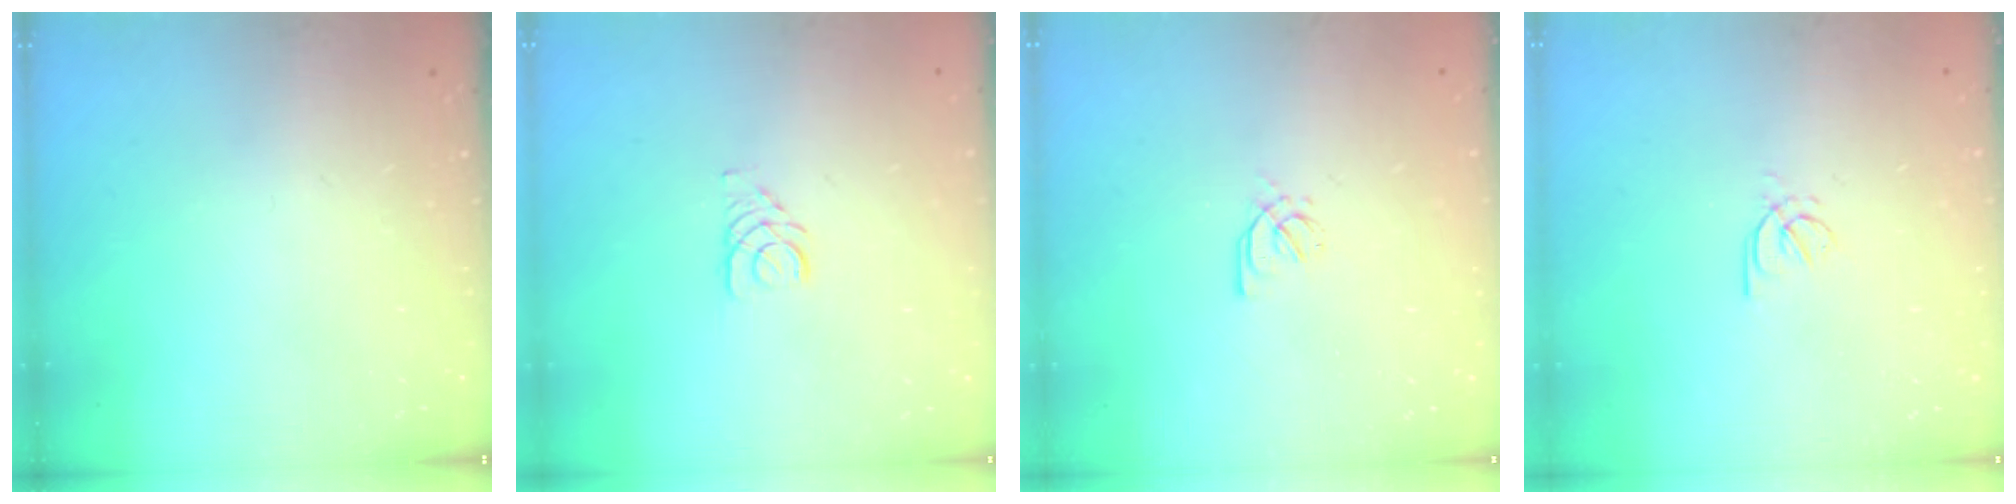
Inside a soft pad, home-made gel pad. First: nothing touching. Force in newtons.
{"total": 2.7, "press": 2.7, "slide": 0.2}
{"total": 1.7, "press": 1.6, "slide": 0.5}
{"total": 1.7, "press": 1.6, "slide": 0.5}